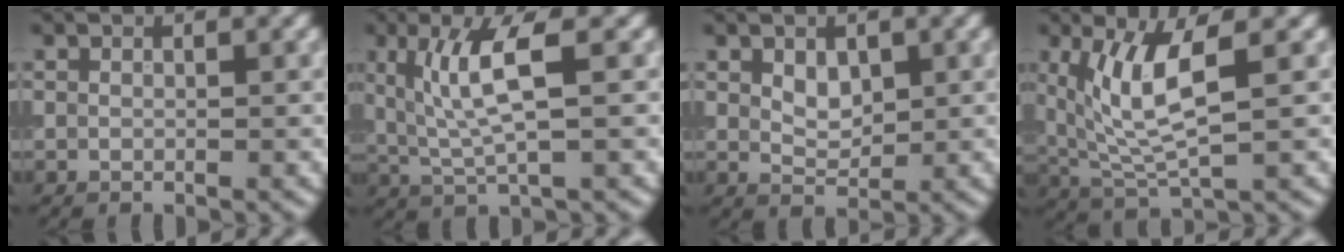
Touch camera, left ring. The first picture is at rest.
{"total": 5.1, "force": [1.1, 1.0, 4.9], "torque": [-0.098, 0.000, 0.027]}
{"total": 1.9, "force": [0.7, 1.3, 1.2], "torque": [-0.020, -0.003, 0.017]}
{"total": 6.3, "force": [1.8, 1.8, 5.8], "torque": [-0.127, -0.010, 0.042]}